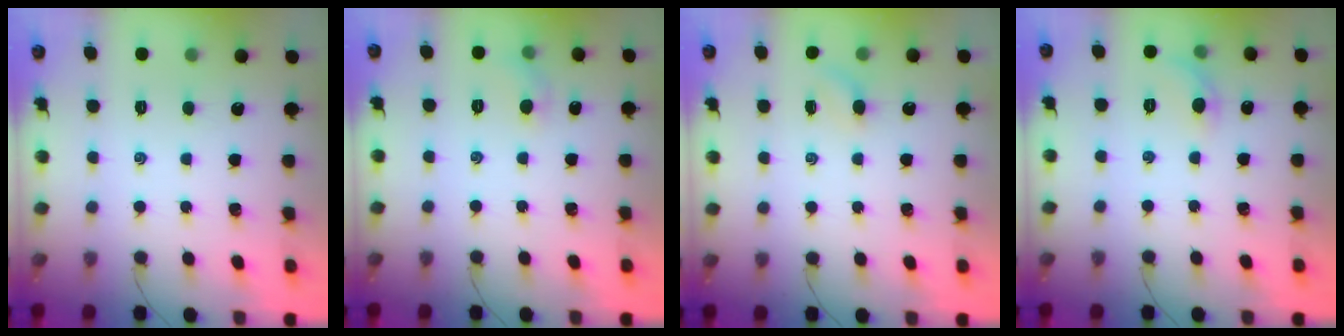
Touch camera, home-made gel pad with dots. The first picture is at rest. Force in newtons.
{"total": 4.8, "press": 4.6, "slide": 1.5}
{"total": 3.2, "press": 3.0, "slide": 1.0}
{"total": 6.0, "press": 5.8, "slide": 1.7}